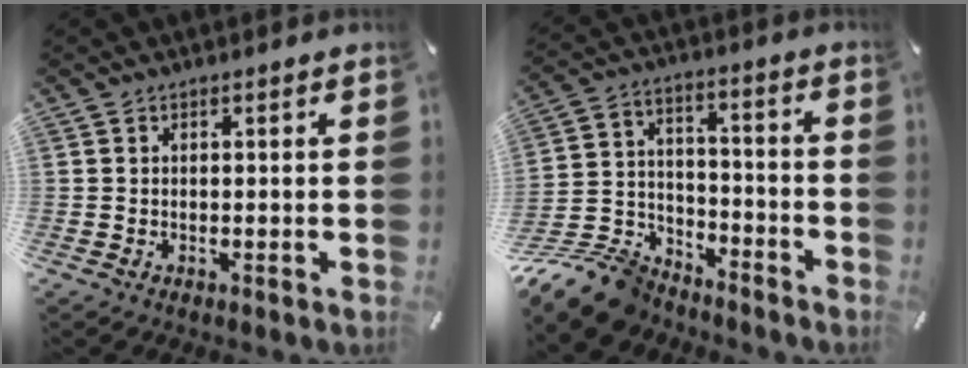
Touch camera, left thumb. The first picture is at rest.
{"total": 14.5, "force": [-11.9, 6.5, 5.0], "torque": [-0.093, 0.064, -0.218]}